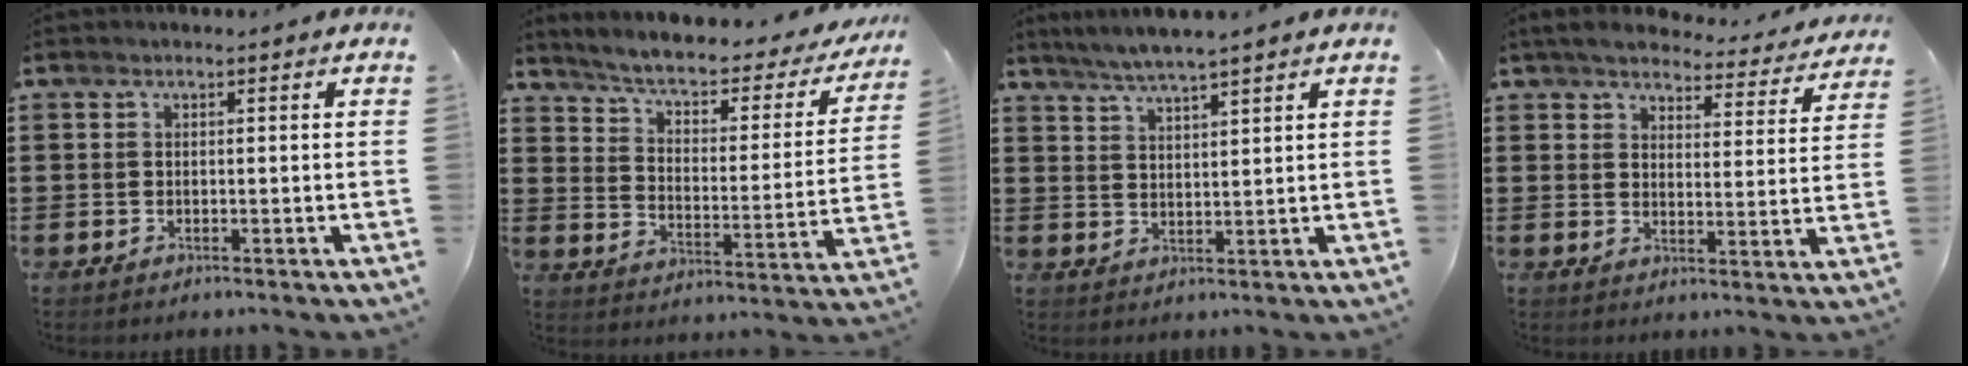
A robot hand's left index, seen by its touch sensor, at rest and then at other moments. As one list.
[{"total": 4.8, "force": [3.6, 0.9, 3.0], "torque": [-0.074, -0.026, 0.053]}, {"total": 3.7, "force": [3.3, -0.4, 1.5], "torque": [-0.038, -0.008, 0.061]}, {"total": 4.8, "force": [4.5, 0.6, 1.4], "torque": [-0.051, -0.028, 0.077]}]